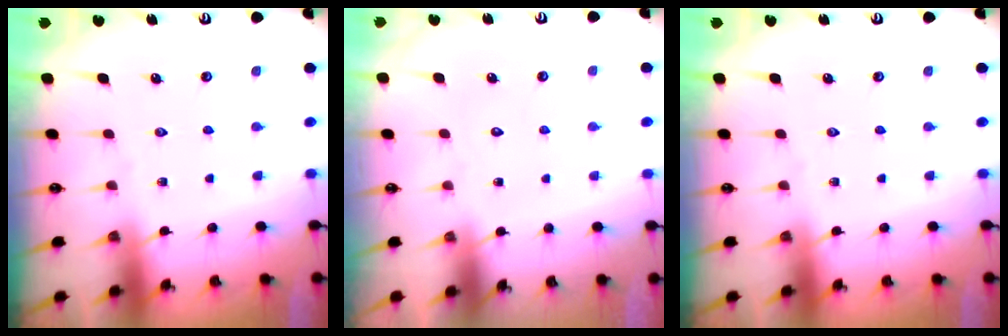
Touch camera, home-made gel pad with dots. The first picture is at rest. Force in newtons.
{"total": 1.6, "press": 1.6, "slide": 0.0}
{"total": 0.0}